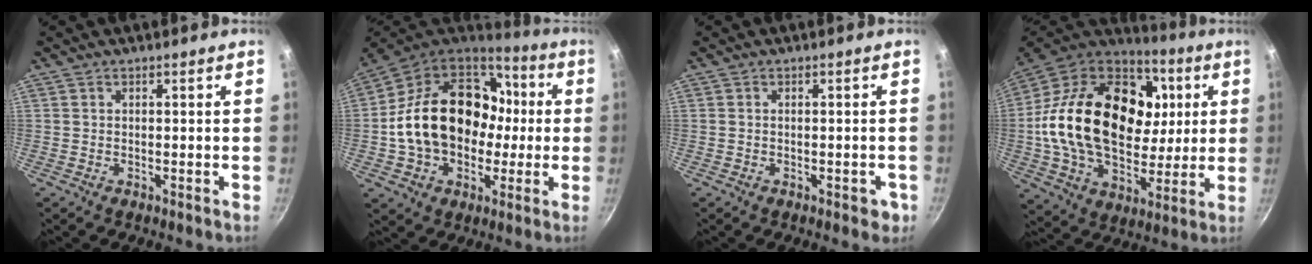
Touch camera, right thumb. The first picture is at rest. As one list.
[{"total": 25.5, "force": [0.0, 18.8, 17.1], "torque": [-0.276, 0.054, 0.008]}, {"total": 2.4, "force": [-0.9, 1.4, 1.8], "torque": [-0.006, 0.012, -0.008]}, {"total": 33.0, "force": [4.6, 22.4, 23.8], "torque": [-0.412, 0.011, 0.078]}]